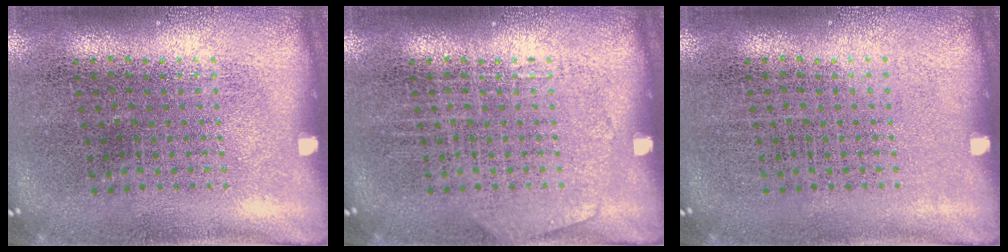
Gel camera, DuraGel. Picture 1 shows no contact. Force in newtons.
{"total": 0.6, "press": 0.6, "slide": 0.1}
{"total": 0.0}